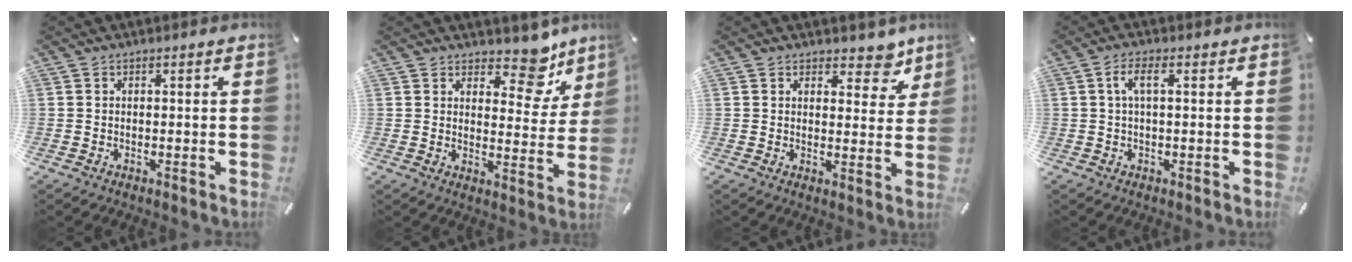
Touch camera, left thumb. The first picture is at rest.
{"total": 10.2, "force": [7.6, 5.1, 4.6], "torque": [-0.030, -0.068, 0.125]}
{"total": 6.8, "force": [5.0, 3.8, 2.6], "torque": [-0.003, -0.036, 0.080]}
{"total": 4.1, "force": [0.8, 1.2, 3.8], "torque": [-0.076, 0.007, 0.011]}